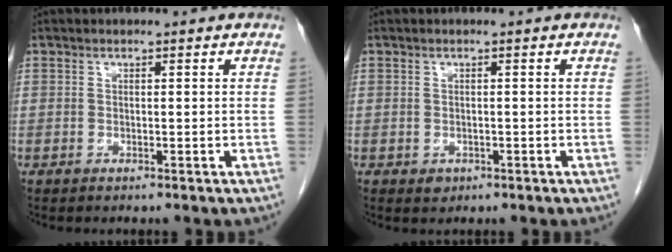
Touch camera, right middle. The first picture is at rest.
{"total": 1.2, "force": [-0.5, 0.9, 0.5], "torque": [-0.008, 0.002, -0.001]}